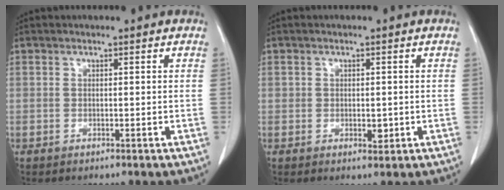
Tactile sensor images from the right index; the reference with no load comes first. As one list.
[{"total": 2.1, "force": [-0.2, 1.4, 1.5], "torque": [-0.019, -0.002, 0.000]}]